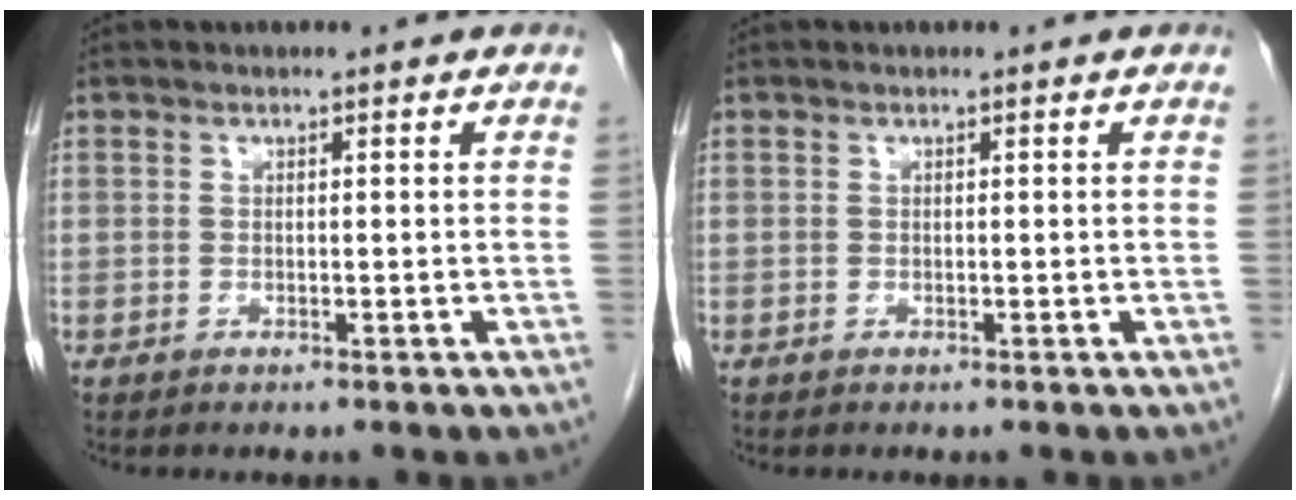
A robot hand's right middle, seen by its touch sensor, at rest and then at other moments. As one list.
[{"total": 0.0}]